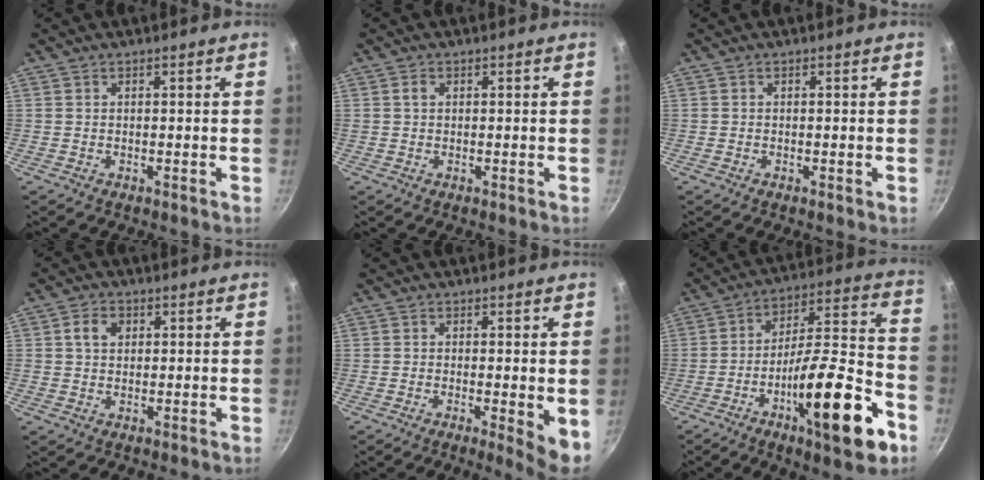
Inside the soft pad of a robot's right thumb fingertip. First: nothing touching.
{"total": 1.3, "force": [0.3, 1.0, 0.7], "torque": [-0.007, 0.005, 0.005]}
{"total": 0.0}
{"total": 3.8, "force": [1.0, 2.9, 2.2], "torque": [-0.026, 0.004, 0.013]}
{"total": 5.4, "force": [-0.8, 1.1, 5.2], "torque": [-0.069, -0.013, -0.011]}
{"total": 22.4, "force": [-10.0, 6.1, 19.1], "torque": [-0.260, 0.058, -0.159]}